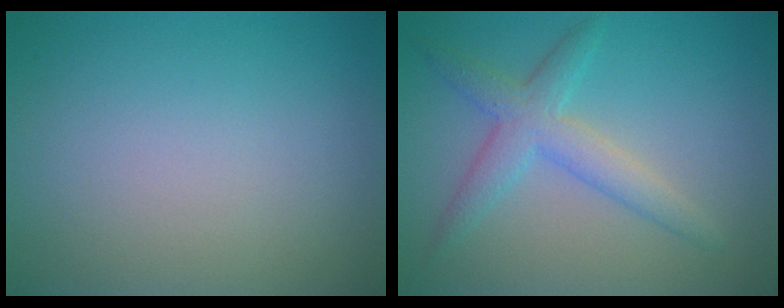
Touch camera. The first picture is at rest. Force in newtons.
{"total": 3.5, "press": 3.5, "slide": 0.2}